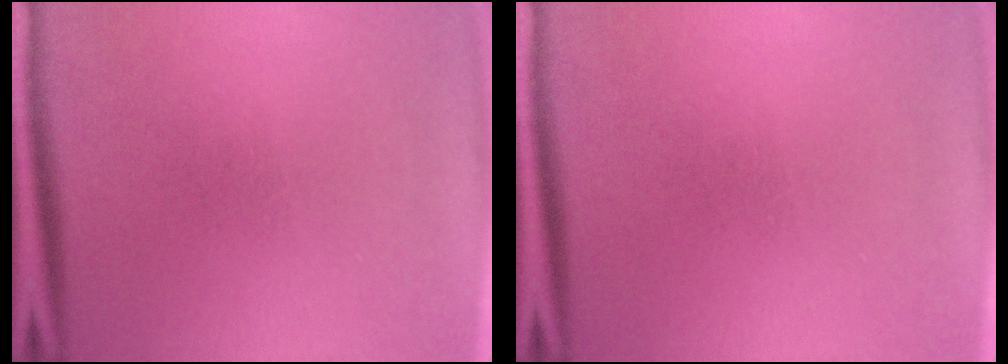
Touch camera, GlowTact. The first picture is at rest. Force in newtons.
{"total": 0.0}